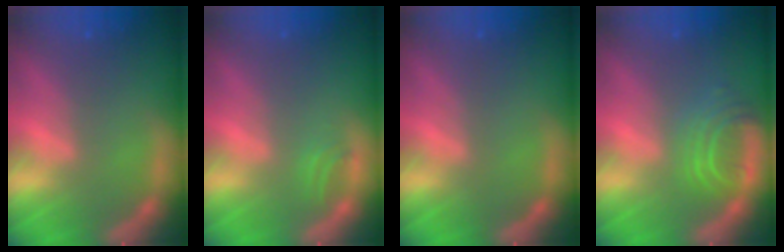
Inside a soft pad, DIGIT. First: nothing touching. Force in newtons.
{"total": 0.9}
{"total": 0.0}
{"total": 4.5}